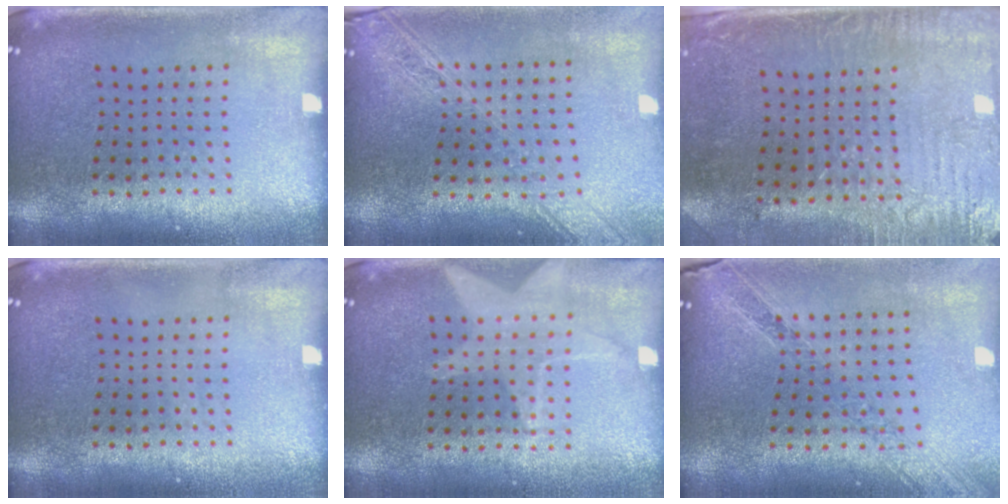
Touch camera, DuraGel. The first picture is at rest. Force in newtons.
{"total": 2.3, "press": 1.9, "slide": 1.3}
{"total": 3.1, "press": 2.6, "slide": 1.7}
{"total": 0.0}
{"total": 0.9, "press": 0.9, "slide": 0.0}
{"total": 1.0, "press": 1.0, "slide": 0.2}